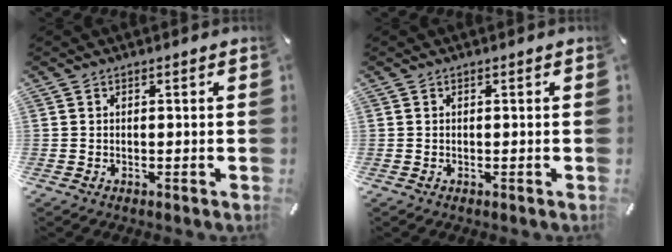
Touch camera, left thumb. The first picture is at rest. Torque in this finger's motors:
{"motor_torque": [-0.10, -0.03, 0.03, -0.06, 0.00]}